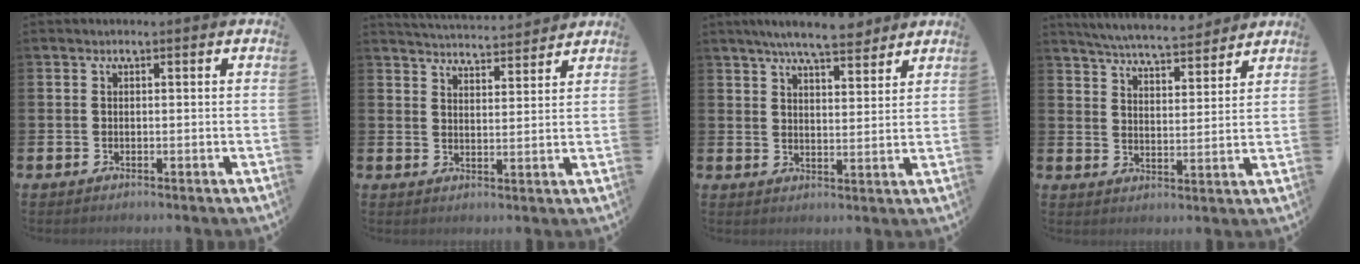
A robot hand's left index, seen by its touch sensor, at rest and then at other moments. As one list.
[{"total": 4.6, "force": [4.6, 0.2, 0.0], "torque": [-0.012, -0.033, 0.081]}, {"total": 7.1, "force": [6.5, 1.2, 2.6], "torque": [-0.055, -0.023, 0.116]}, {"total": 6.3, "force": [6.2, 0.5, 1.4], "torque": [-0.043, -0.036, 0.109]}]